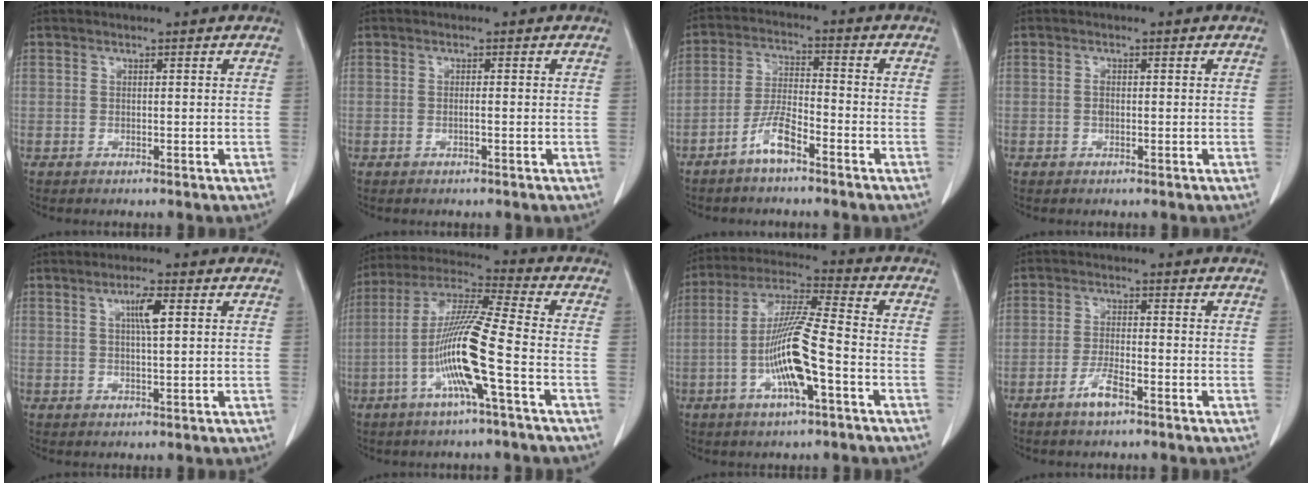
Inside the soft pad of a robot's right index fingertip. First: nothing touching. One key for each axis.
{"total": 0.6, "fx": -0.2, "fy": 0.0, "fz": 0.5, "tx": -0.011, "ty": 0.001, "tz": -0.003}
{"total": 5.8, "fx": -3.8, "fy": 1.1, "fz": 4.2, "tx": -0.091, "ty": 0.004, "tz": -0.075}
{"total": 0.9, "fx": -0.1, "fy": 0.5, "fz": 0.7, "tx": -0.017, "ty": 0.001, "tz": -0.003}
{"total": 3.7, "fx": 1.2, "fy": 0.3, "fz": 3.5, "tx": -0.061, "ty": 0.000, "tz": 0.020}
{"total": 13.6, "fx": -4.1, "fy": -0.5, "fz": 12.9, "tx": -0.261, "ty": 0.000, "tz": -0.088}
{"total": 12.4, "fx": -3.6, "fy": 1.0, "fz": 11.8, "tx": -0.235, "ty": 0.001, "tz": -0.071}
{"total": 4.2, "fx": -2.6, "fy": 0.6, "fz": 3.3, "tx": -0.066, "ty": -0.002, "tz": -0.049}